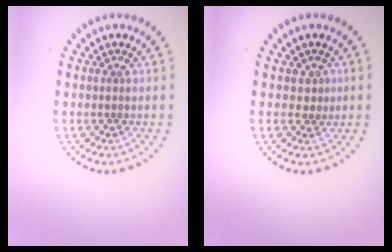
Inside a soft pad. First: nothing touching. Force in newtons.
{"total": 1.1, "press": 0.9, "slide": 0.7}